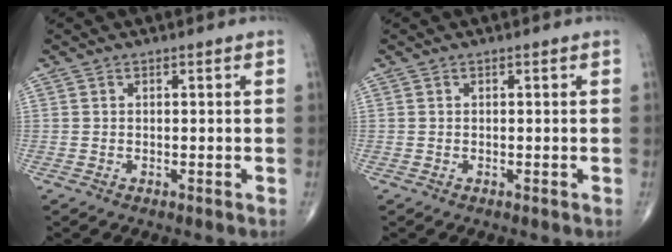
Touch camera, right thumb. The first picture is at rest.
{"total": 0.0}